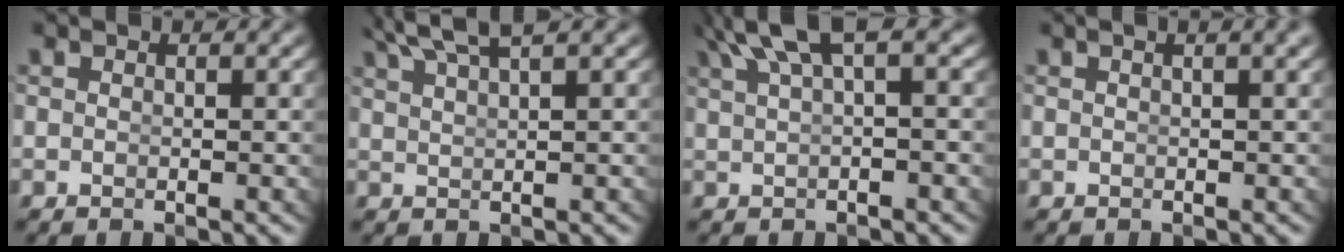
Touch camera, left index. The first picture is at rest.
{"total": 3.6, "force": [3.1, 0.0, 1.9], "torque": [-0.031, 0.005, 0.058]}
{"total": 4.4, "force": [2.6, 0.9, 3.4], "torque": [-0.057, 0.012, 0.047]}
{"total": 2.3, "force": [1.1, 0.1, 2.1], "torque": [-0.013, 0.017, 0.011]}